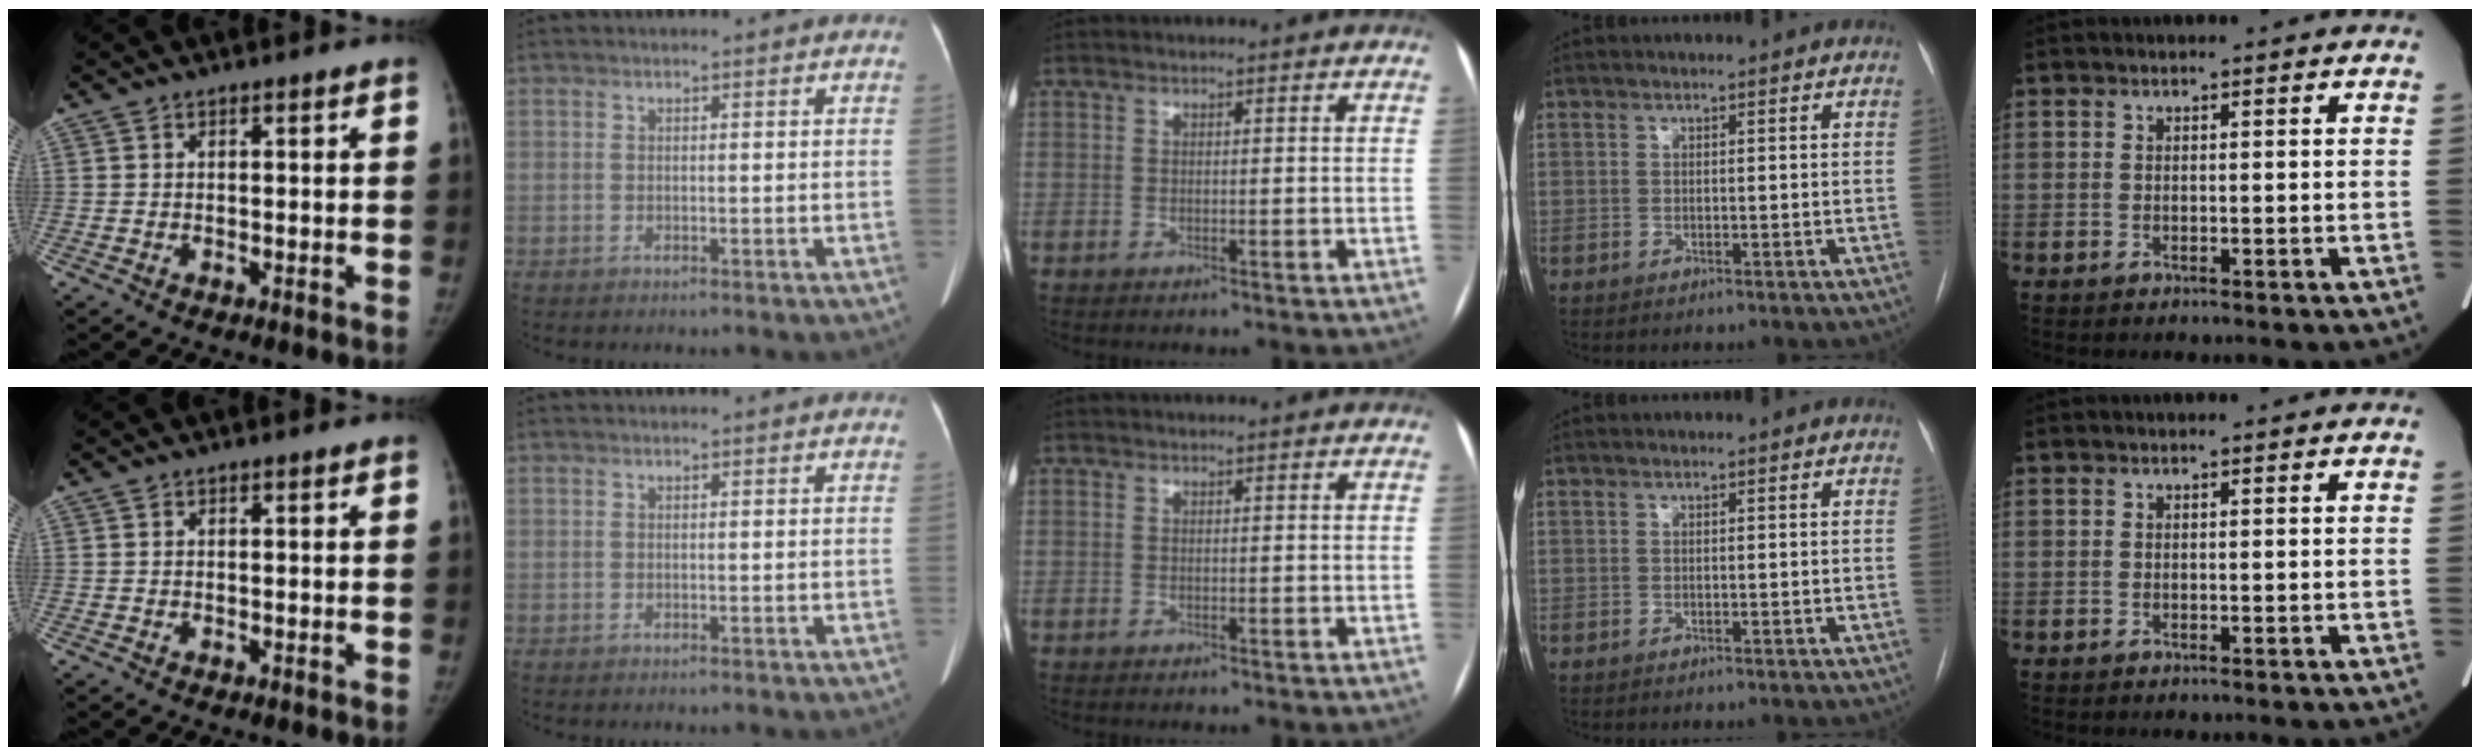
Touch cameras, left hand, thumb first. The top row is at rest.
{}